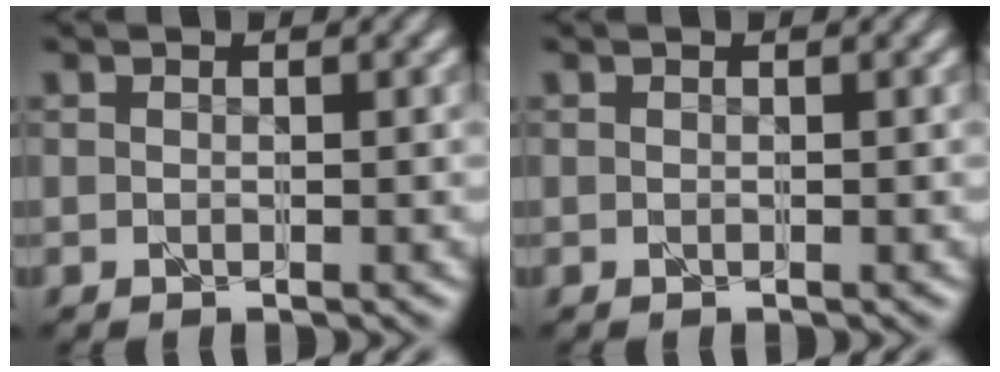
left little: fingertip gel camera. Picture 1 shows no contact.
{"total": 0.0}